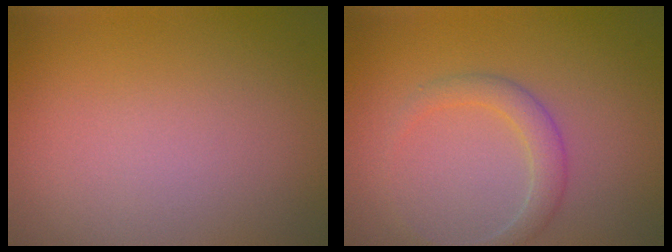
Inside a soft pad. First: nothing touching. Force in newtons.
{"total": 2.1, "press": 2.1, "slide": 0.1}